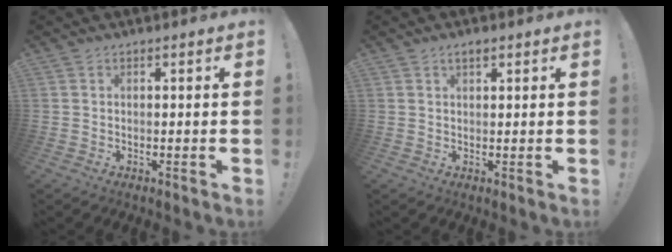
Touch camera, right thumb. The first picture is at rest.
{"total": 1.8, "force": [1.2, 0.7, 1.2], "torque": [-0.024, 0.001, 0.022]}